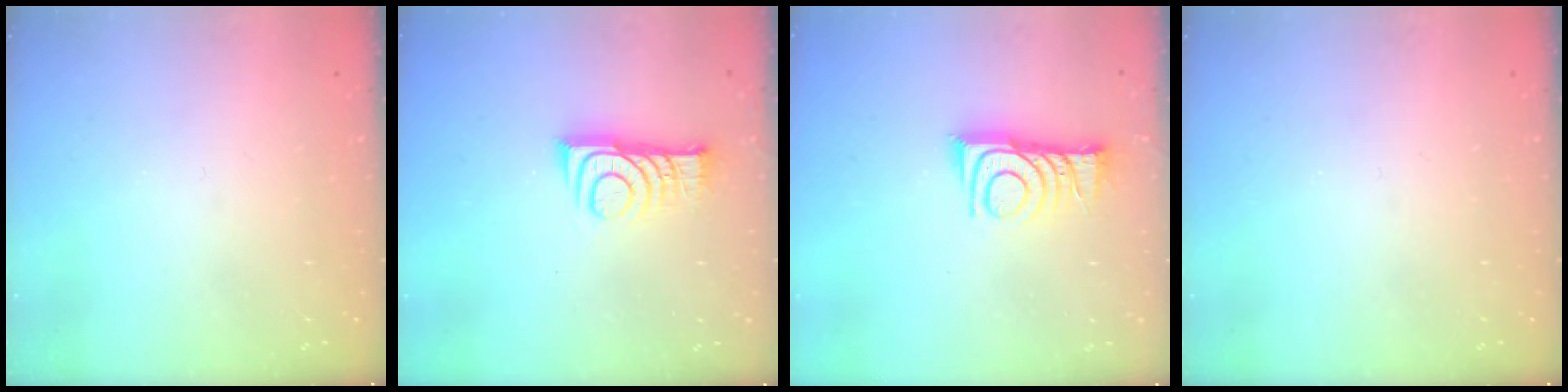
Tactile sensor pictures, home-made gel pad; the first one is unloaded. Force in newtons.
{"total": 9.3, "press": 9.3, "slide": 0.2}
{"total": 10.6, "press": 10.6, "slide": 0.4}
{"total": 0.0}